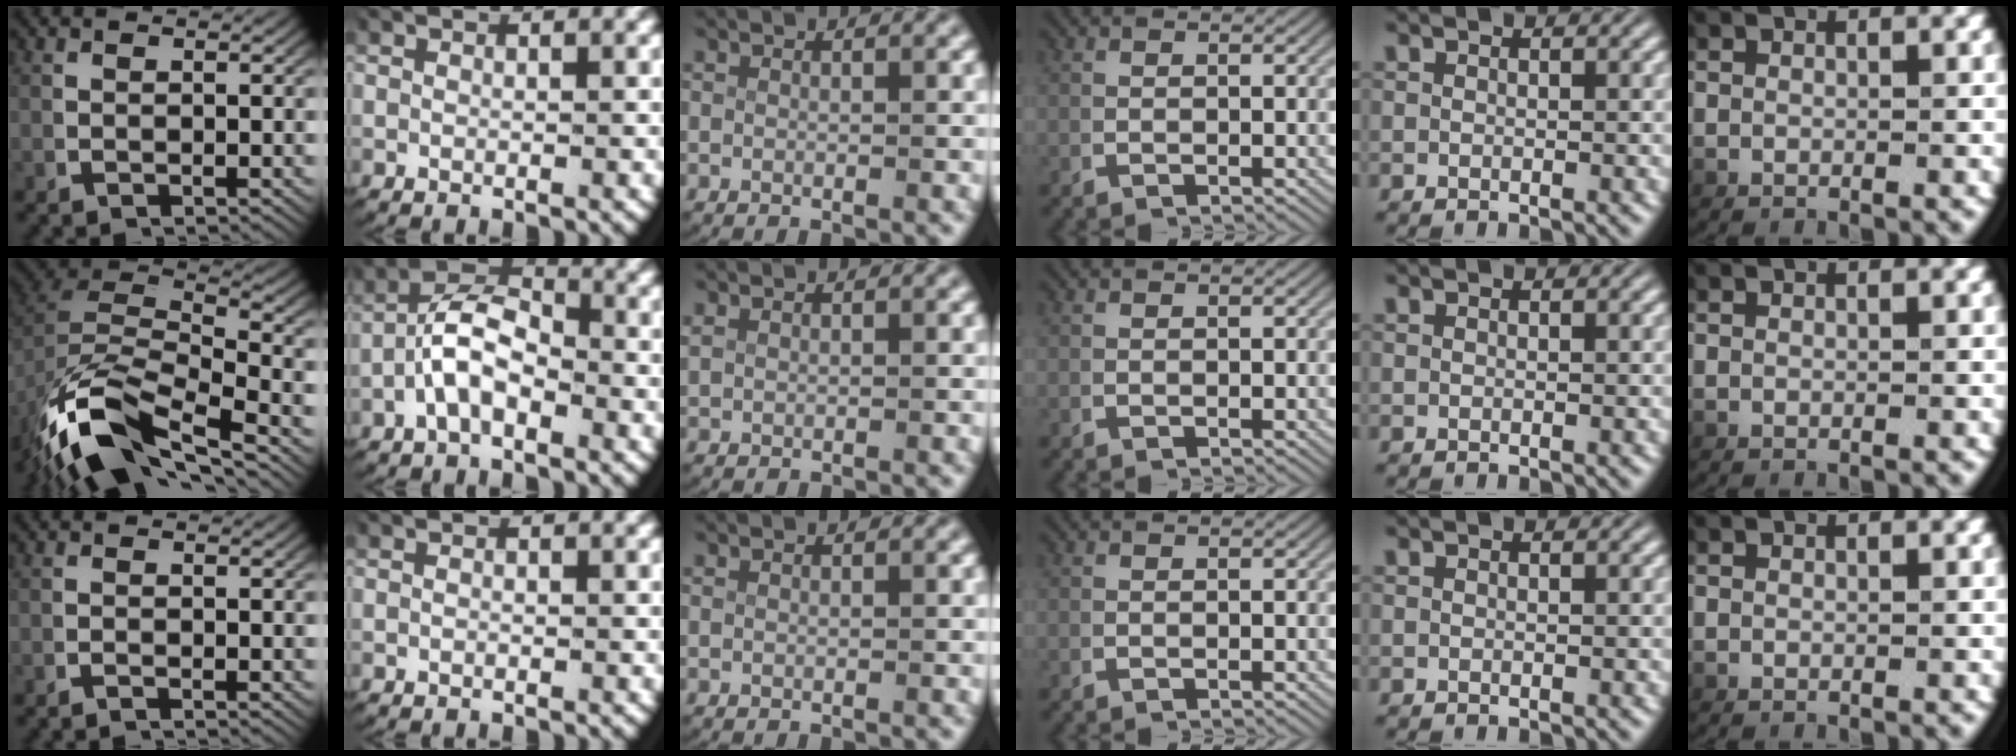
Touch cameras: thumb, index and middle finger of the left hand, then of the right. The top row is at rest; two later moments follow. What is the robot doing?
{"motion": "lift_and_place", "object": "scissors"}